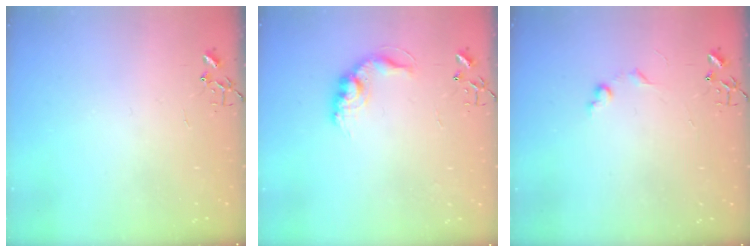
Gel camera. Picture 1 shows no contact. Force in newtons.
{"total": 12.6, "press": 12.5, "slide": 0.6}
{"total": 6.2, "press": 6.1, "slide": 0.8}